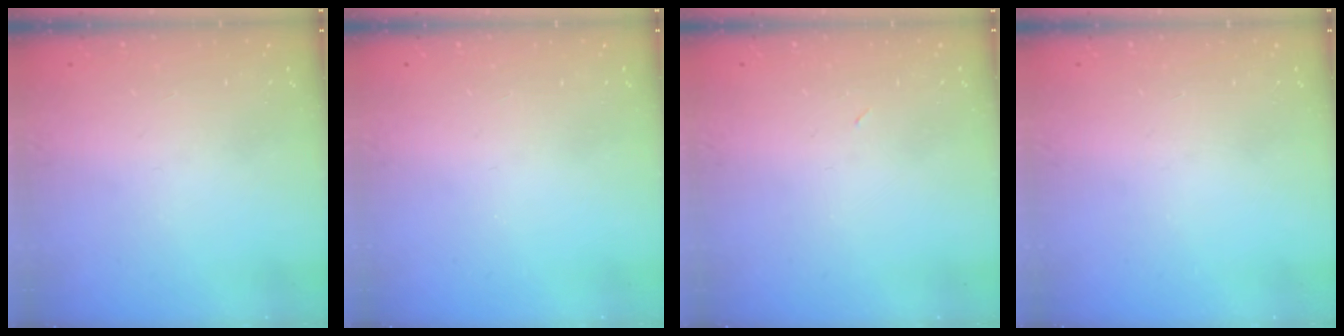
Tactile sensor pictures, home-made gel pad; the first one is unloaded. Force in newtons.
{"total": 0.0}
{"total": 2.9, "press": 2.9, "slide": 0.7}
{"total": 0.0}